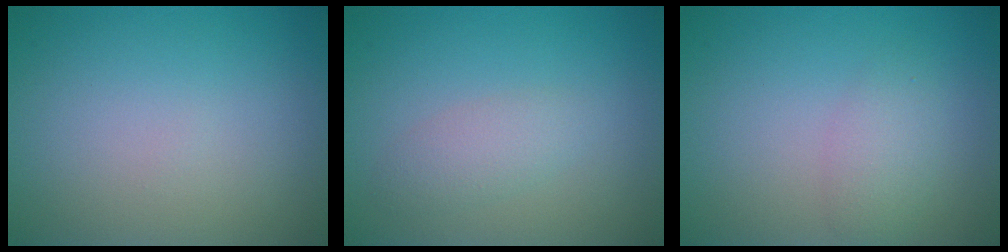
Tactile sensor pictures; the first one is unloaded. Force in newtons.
{"total": 1.8, "press": 1.8, "slide": 0.1}
{"total": 2.1, "press": 2.1, "slide": 0.0}